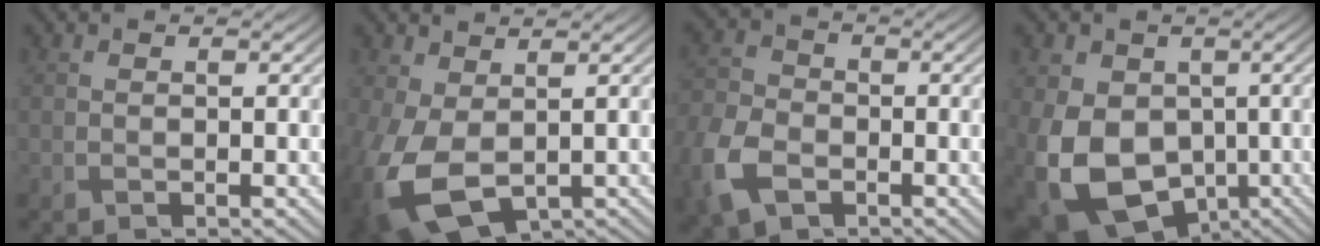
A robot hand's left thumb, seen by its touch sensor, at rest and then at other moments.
{"total": 9.8, "force": [-1.7, 6.1, 7.5], "torque": [-0.214, -0.032, -0.015]}
{"total": 8.7, "force": [-3.9, 5.9, 5.1], "torque": [-0.152, -0.019, -0.086]}
{"total": 15.1, "force": [-3.3, 11.3, 9.5], "torque": [-0.197, -0.030, -0.049]}